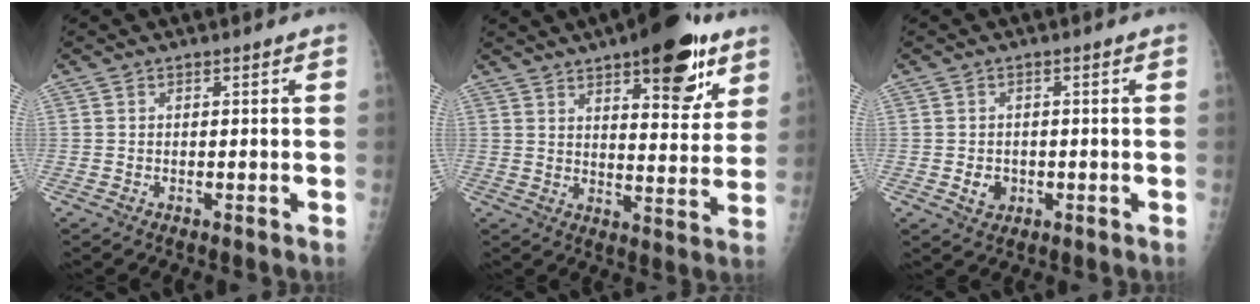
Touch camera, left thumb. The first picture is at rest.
{"total": 17.5, "force": [10.0, 6.4, 12.8], "torque": [-0.136, -0.044, 0.140]}
{"total": 3.1, "force": [-0.7, 2.6, 1.5], "torque": [-0.014, 0.002, -0.003]}